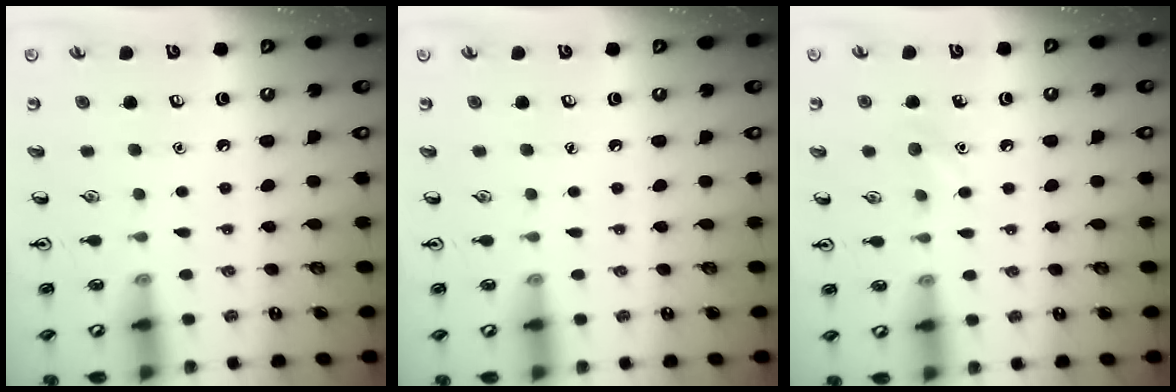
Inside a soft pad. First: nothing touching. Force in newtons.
{"total": 0.0}
{"total": 6.1, "press": 5.9, "slide": 1.8}